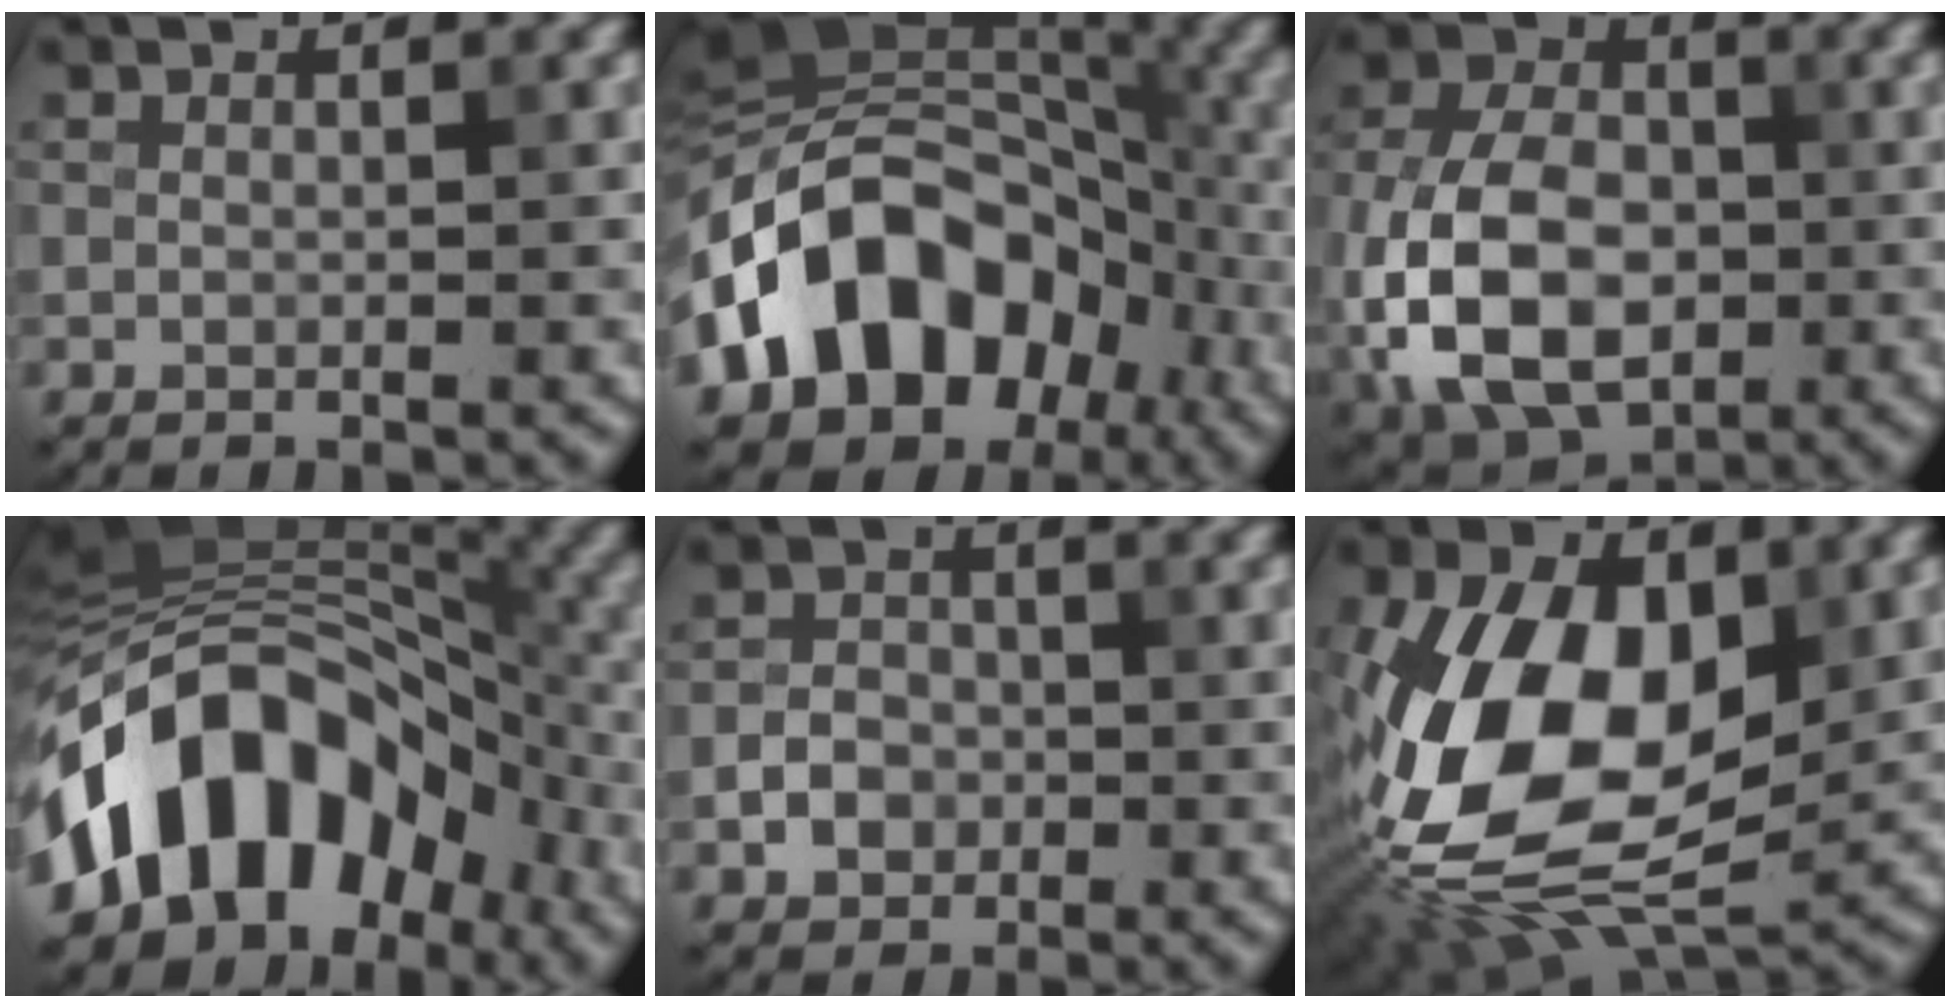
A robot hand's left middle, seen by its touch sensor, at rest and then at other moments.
{"total": 14.2, "force": [-4.7, 10.3, 8.5], "torque": [-0.140, 0.012, -0.094]}
{"total": 12.4, "force": [-2.9, 8.3, 8.7], "torque": [-0.194, -0.015, -0.062]}
{"total": 12.5, "force": [-5.6, 7.9, 7.8], "torque": [-0.112, 0.023, -0.110]}
{"total": 2.5, "force": [-0.9, 2.1, 1.1], "torque": [-0.011, 0.001, -0.019]}
{"total": 16.0, "force": [-1.0, 9.7, 12.7], "torque": [-0.259, -0.005, -0.028]}